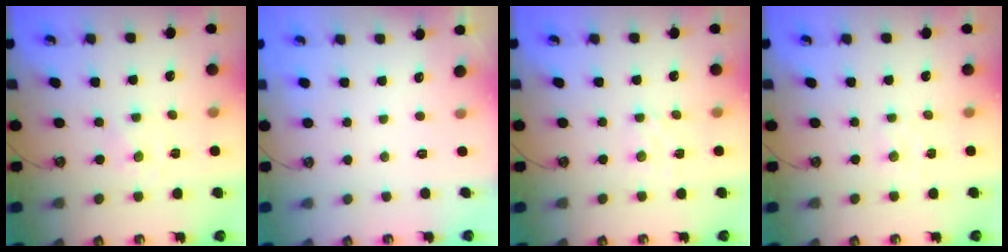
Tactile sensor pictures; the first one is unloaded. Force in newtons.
{"total": 0.0}
{"total": 3.8, "press": 3.8, "slide": 0.4}
{"total": 2.2, "press": 2.2, "slide": 0.4}